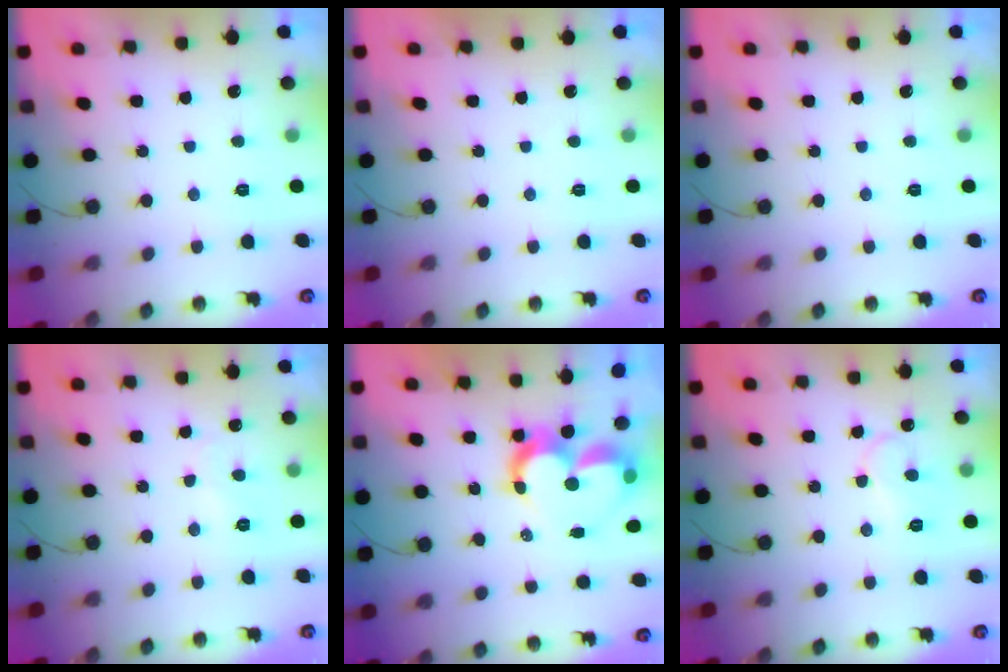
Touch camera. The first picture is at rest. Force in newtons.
{"total": 1.7, "press": 1.7, "slide": 0.0}
{"total": 0.0}
{"total": 6.4, "press": 6.3, "slide": 0.6}
{"total": 10.0, "press": 10.0, "slide": 0.8}
{"total": 8.2, "press": 8.1, "slide": 0.8}